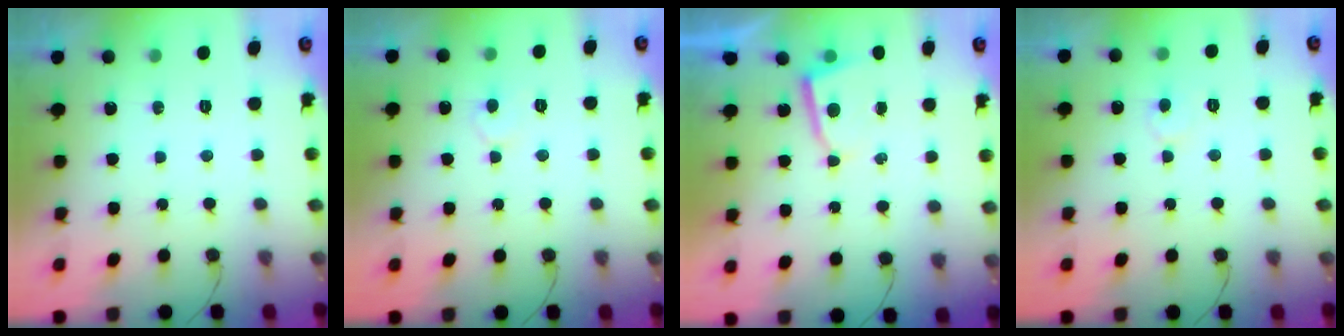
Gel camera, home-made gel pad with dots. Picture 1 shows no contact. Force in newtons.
{"total": 4.3, "press": 4.3, "slide": 0.5}
{"total": 3.1, "press": 3.1, "slide": 0.3}
{"total": 5.1, "press": 5.0, "slide": 0.4}